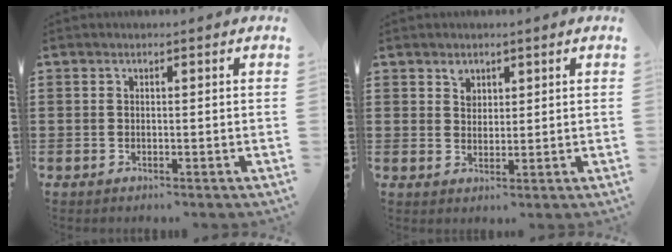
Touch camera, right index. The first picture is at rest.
{"total": 2.1, "force": [1.5, 1.4, 0.4], "torque": [-0.014, 0.004, 0.030]}